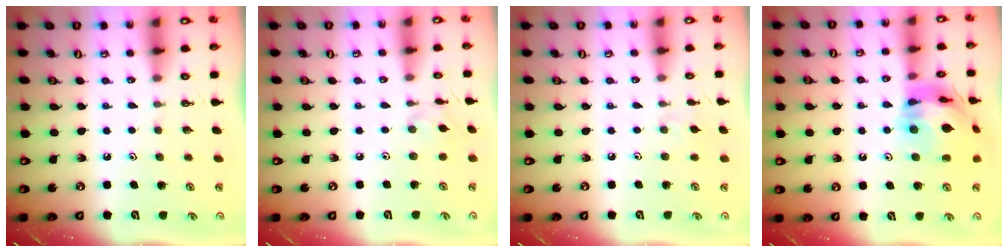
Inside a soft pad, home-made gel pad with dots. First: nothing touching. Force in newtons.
{"total": 1.6, "press": 1.6, "slide": 0.2}
{"total": 3.6, "press": 3.5, "slide": 0.7}
{"total": 16.0, "press": 15.9, "slide": 1.8}